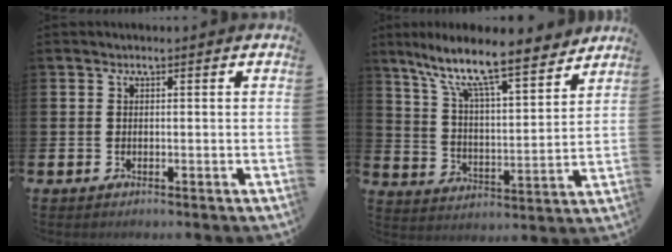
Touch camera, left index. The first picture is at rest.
{"total": 10.6, "force": [9.3, 1.4, 5.0], "torque": [-0.117, -0.069, 0.151]}